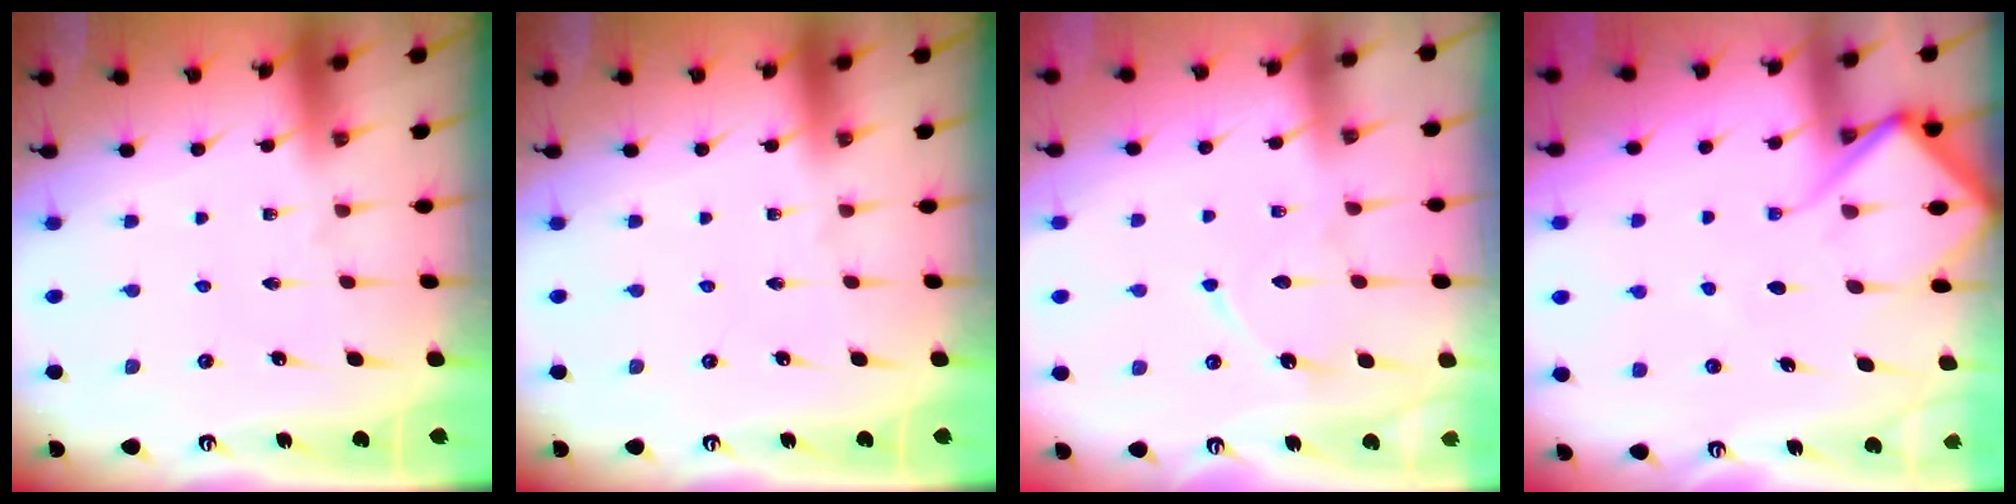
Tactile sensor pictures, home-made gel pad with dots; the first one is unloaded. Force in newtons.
{"total": 0.0}
{"total": 8.5, "press": 8.5, "slide": 0.9}
{"total": 10.1, "press": 10.0, "slide": 0.9}